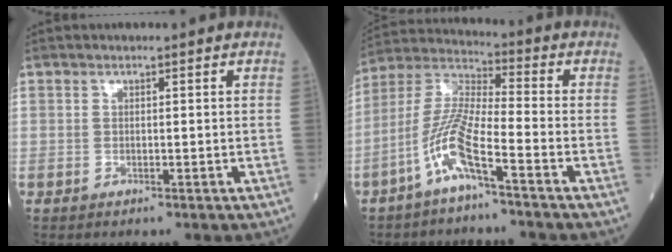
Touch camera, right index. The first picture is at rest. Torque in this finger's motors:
{"motor_torque": [1.03, -0.76, 0.27, 0.08]}